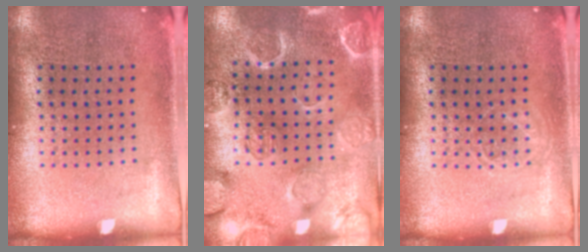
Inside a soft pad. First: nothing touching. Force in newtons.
{"total": 2.7, "press": 2.7, "slide": 0.0}
{"total": 1.0, "press": 1.0, "slide": 0.1}